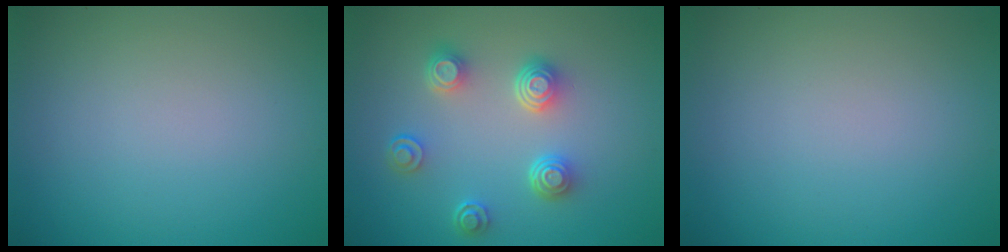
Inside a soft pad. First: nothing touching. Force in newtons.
{"total": 4.1, "press": 3.2, "slide": 2.6}
{"total": 0.0}